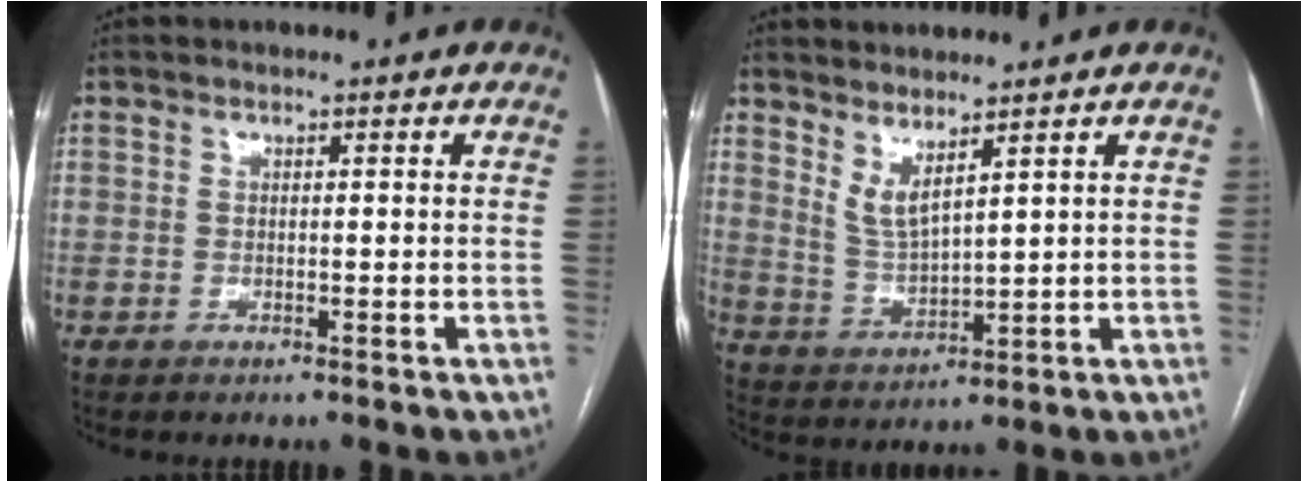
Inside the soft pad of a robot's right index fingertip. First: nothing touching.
{"total": 4.4, "force": [3.2, 0.6, 2.9], "torque": [-0.065, -0.020, 0.077]}